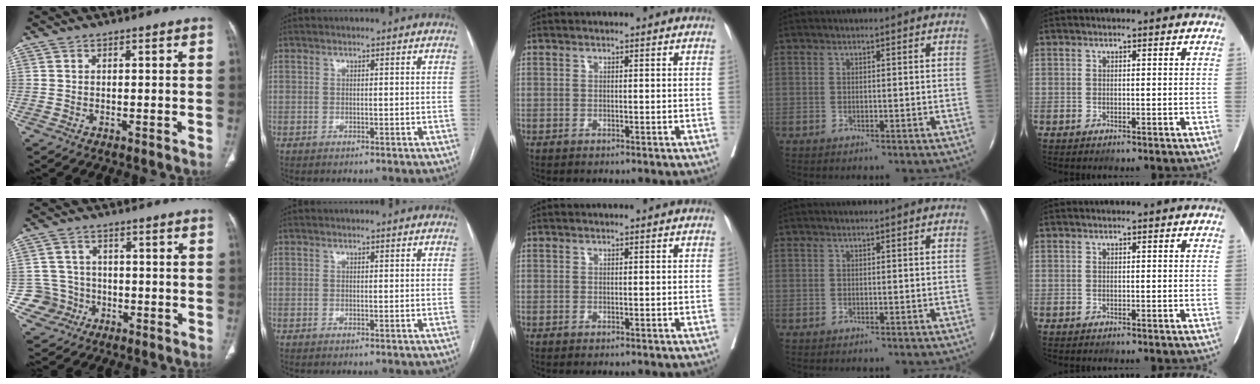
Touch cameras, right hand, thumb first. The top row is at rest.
{"thumb": {"total": 6.5, "force": [-2.0, 6.2, 0.0], "torque": [0.028, 0.017, -0.033]}}